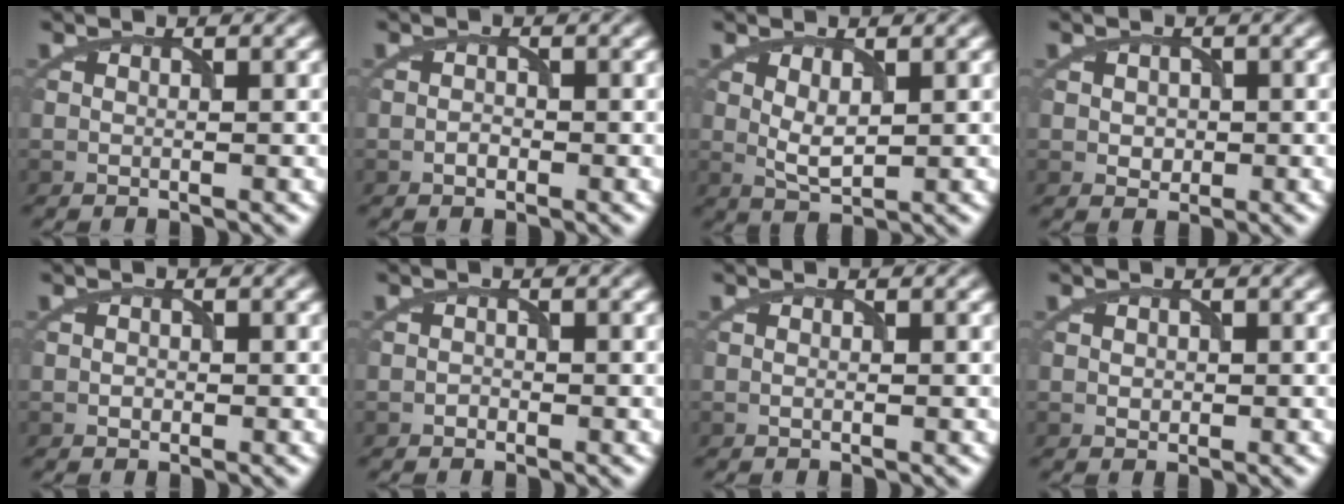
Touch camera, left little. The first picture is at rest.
{"total": 0.8, "force": [-0.4, 0.5, 0.4], "torque": [-0.007, 0.000, -0.010]}
{"total": 2.2, "force": [0.6, 1.0, 1.9], "torque": [-0.039, -0.004, 0.016]}
{"total": 1.4, "force": [0.1, 1.3, 0.6], "torque": [-0.012, -0.004, 0.002]}
{"total": 0.6, "force": [-0.2, 0.5, 0.2], "torque": [-0.002, -0.002, -0.004]}
{"total": 0.6, "force": [-0.4, 0.4, 0.1], "torque": [0.001, -0.003, -0.007]}
{"total": 0.0}
{"total": 0.7, "force": [0.1, 0.7, 0.3], "torque": [-0.005, -0.002, 0.002]}